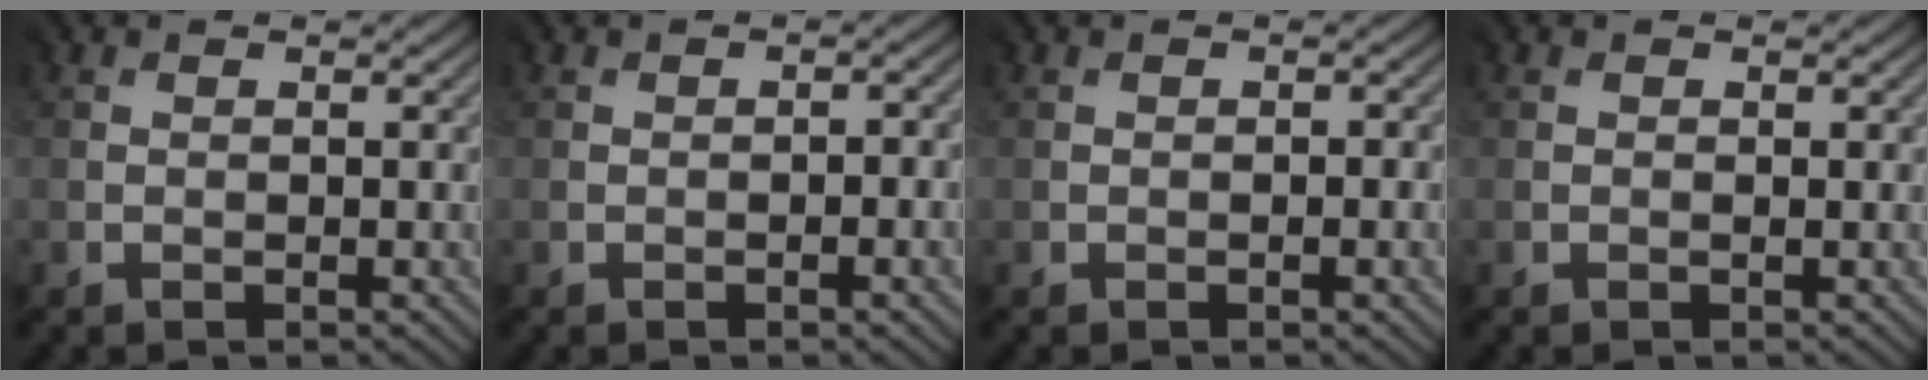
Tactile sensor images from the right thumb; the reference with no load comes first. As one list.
[{"total": 0.9, "force": [-0.8, -0.1, 0.4], "torque": [-0.003, -0.001, -0.009]}, {"total": 0.6, "force": [-0.4, -0.1, 0.3], "torque": [-0.002, 0.000, -0.004]}, {"total": 0.0}]